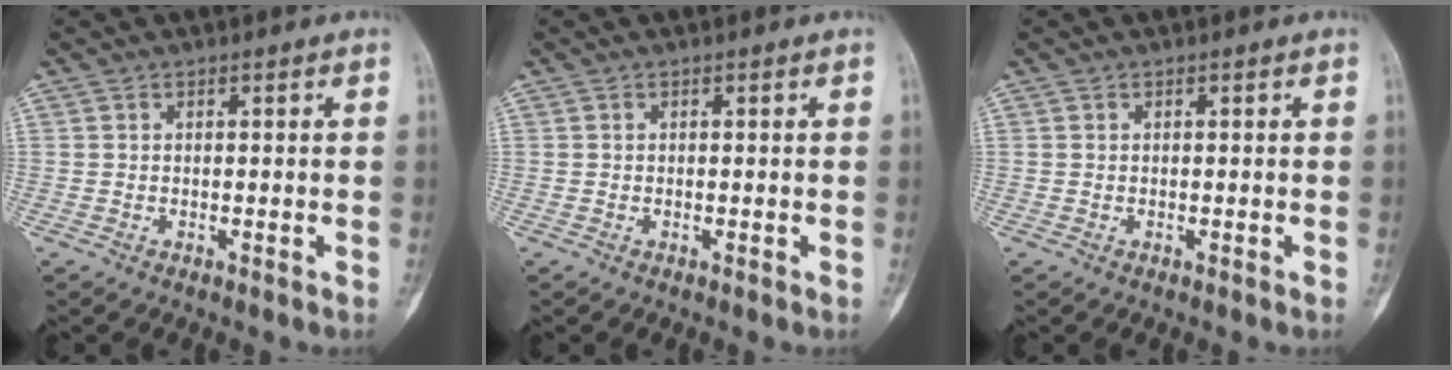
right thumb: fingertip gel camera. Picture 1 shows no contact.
{"total": 0.0}
{"total": 0.0}